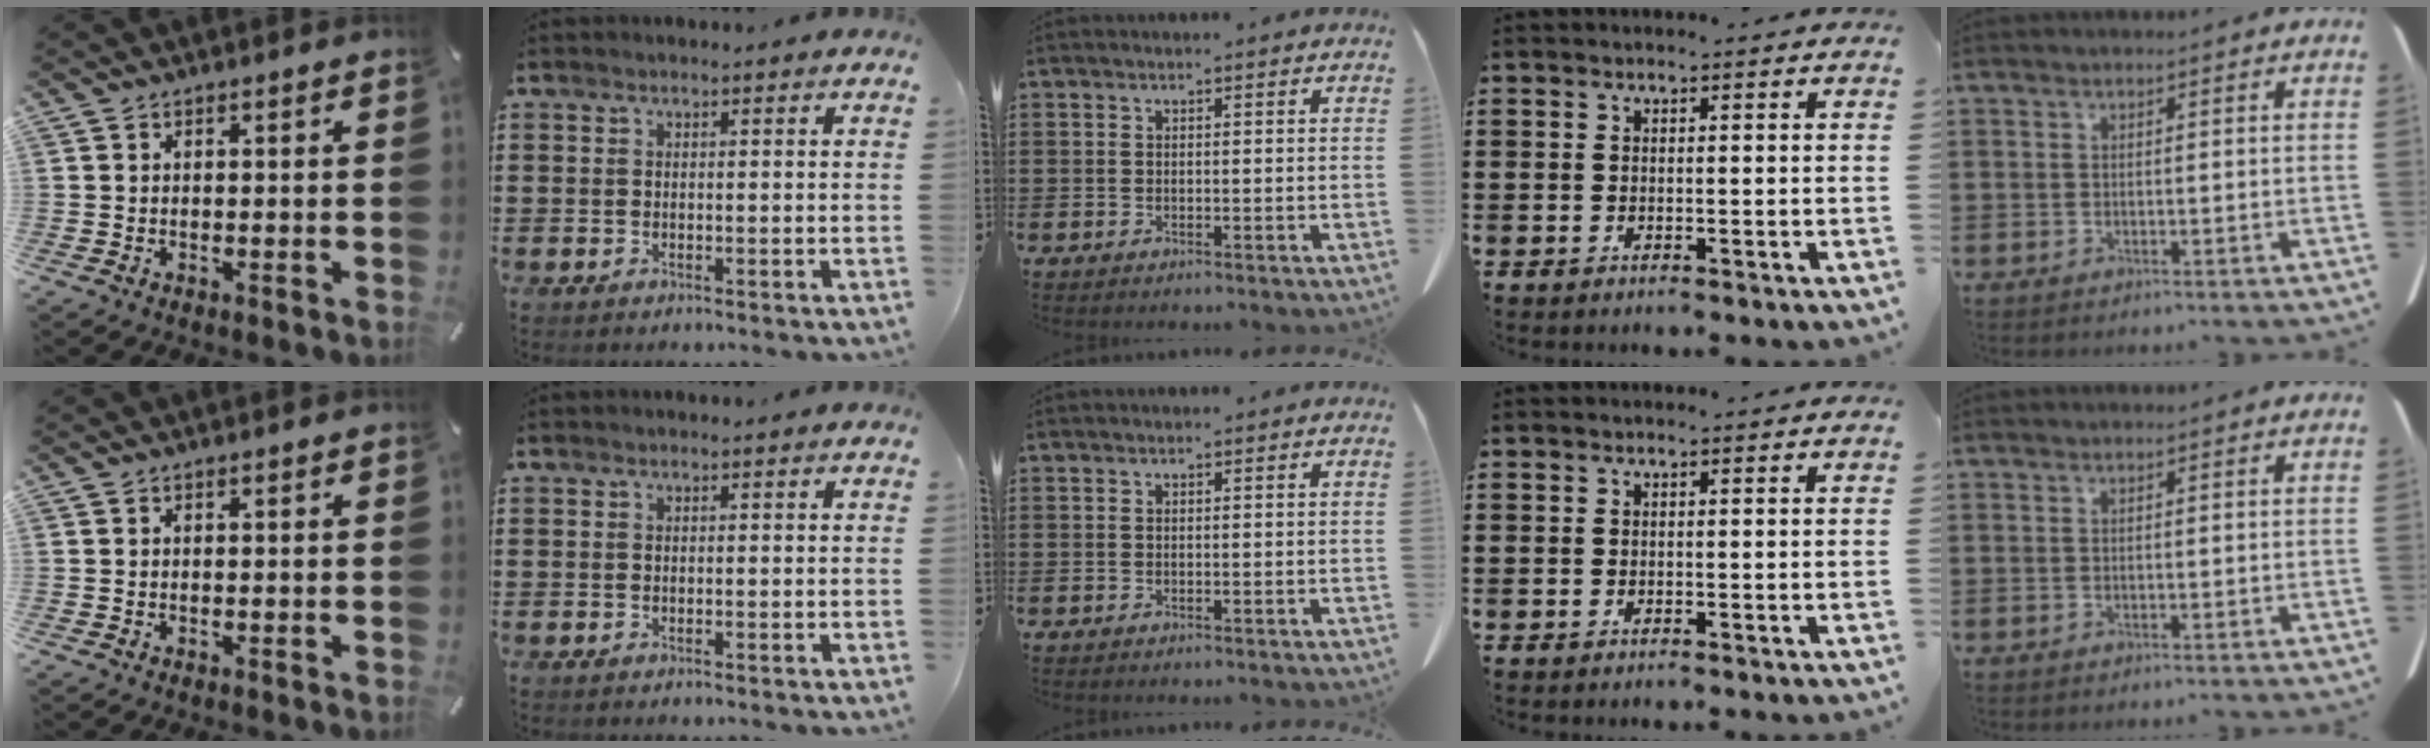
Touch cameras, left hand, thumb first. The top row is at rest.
{}